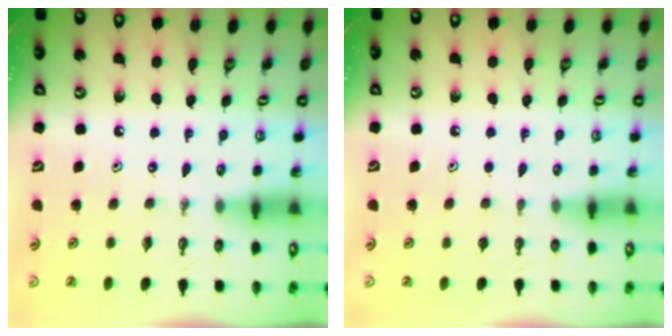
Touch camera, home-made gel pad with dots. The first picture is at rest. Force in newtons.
{"total": 0.0}